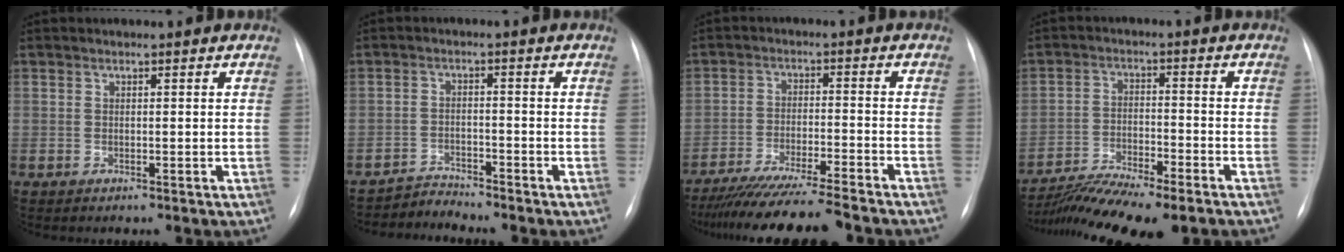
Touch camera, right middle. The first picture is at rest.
{"total": 3.1, "force": [-2.8, -0.5, -1.3], "torque": [0.030, -0.014, -0.049]}
{"total": 15.4, "force": [-13.7, -0.4, 6.9], "torque": [-0.109, -0.034, -0.215]}
{"total": 11.4, "force": [-9.5, 0.9, 6.2], "torque": [-0.113, -0.014, -0.154]}